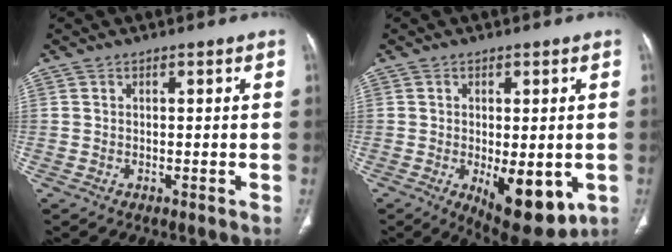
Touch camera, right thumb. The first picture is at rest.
{"total": 12.4, "force": [-3.5, 5.5, 10.5], "torque": [-0.131, -0.017, -0.036]}